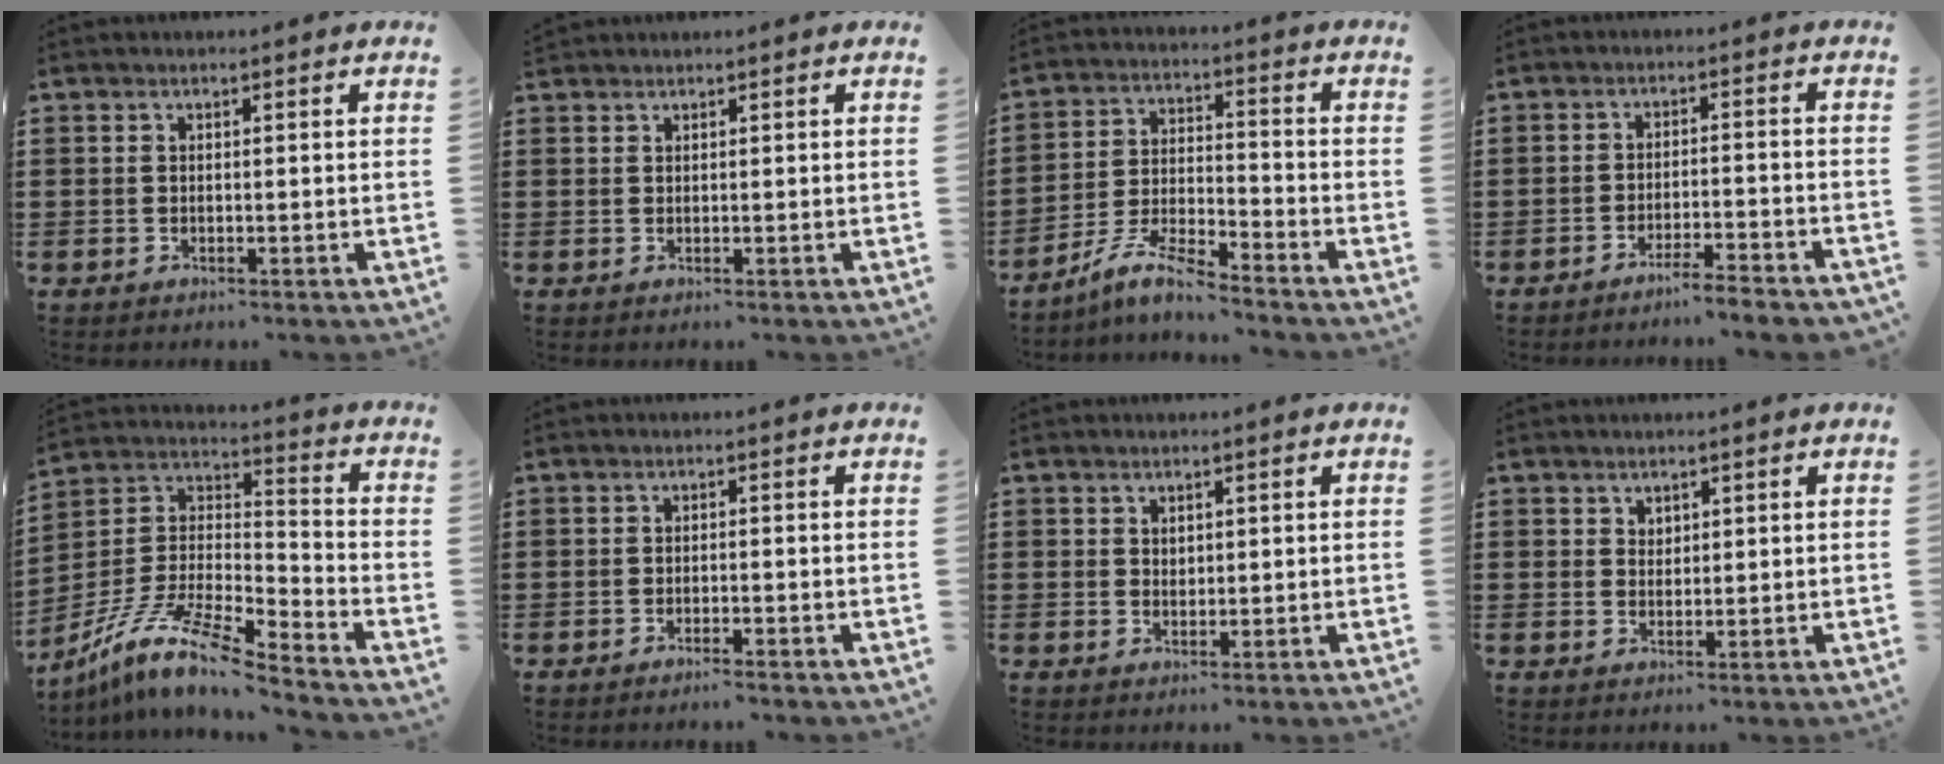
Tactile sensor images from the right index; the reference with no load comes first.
{"total": 0.6, "force": [0.5, 0.1, -0.1], "torque": [0.001, 0.002, 0.010]}
{"total": 7.0, "force": [-6.2, 0.4, 3.3], "torque": [-0.081, -0.006, -0.124]}
{"total": 3.5, "force": [-3.3, -0.4, 1.1], "torque": [-0.020, -0.004, -0.066]}
{"total": 11.1, "force": [-9.2, 0.8, 6.1], "torque": [-0.135, -0.001, -0.189]}
{"total": 1.2, "force": [-1.1, -0.1, 0.4], "torque": [-0.008, -0.001, -0.022]}
{"total": 1.2, "force": [0.9, 0.8, 0.3], "torque": [-0.006, 0.003, 0.017]}
{"total": 1.5, "force": [1.2, 0.9, 0.2], "torque": [-0.005, 0.003, 0.023]}